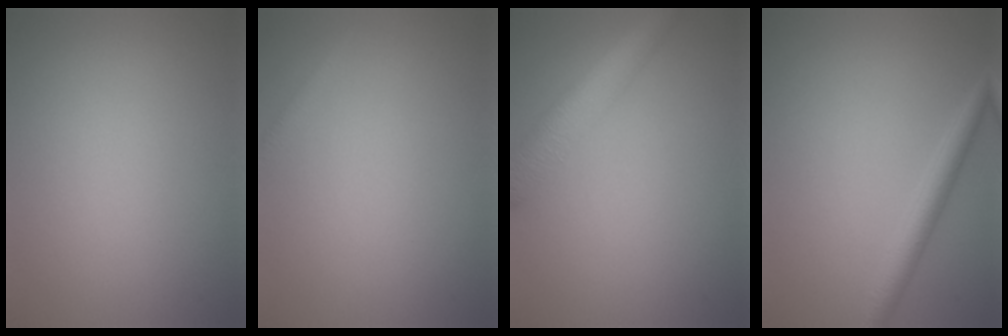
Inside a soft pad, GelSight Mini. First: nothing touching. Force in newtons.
{"total": 0.9, "press": 0.9, "slide": 0.0}
{"total": 5.1, "press": 5.1, "slide": 0.2}
{"total": 2.8, "press": 2.7, "slide": 0.2}